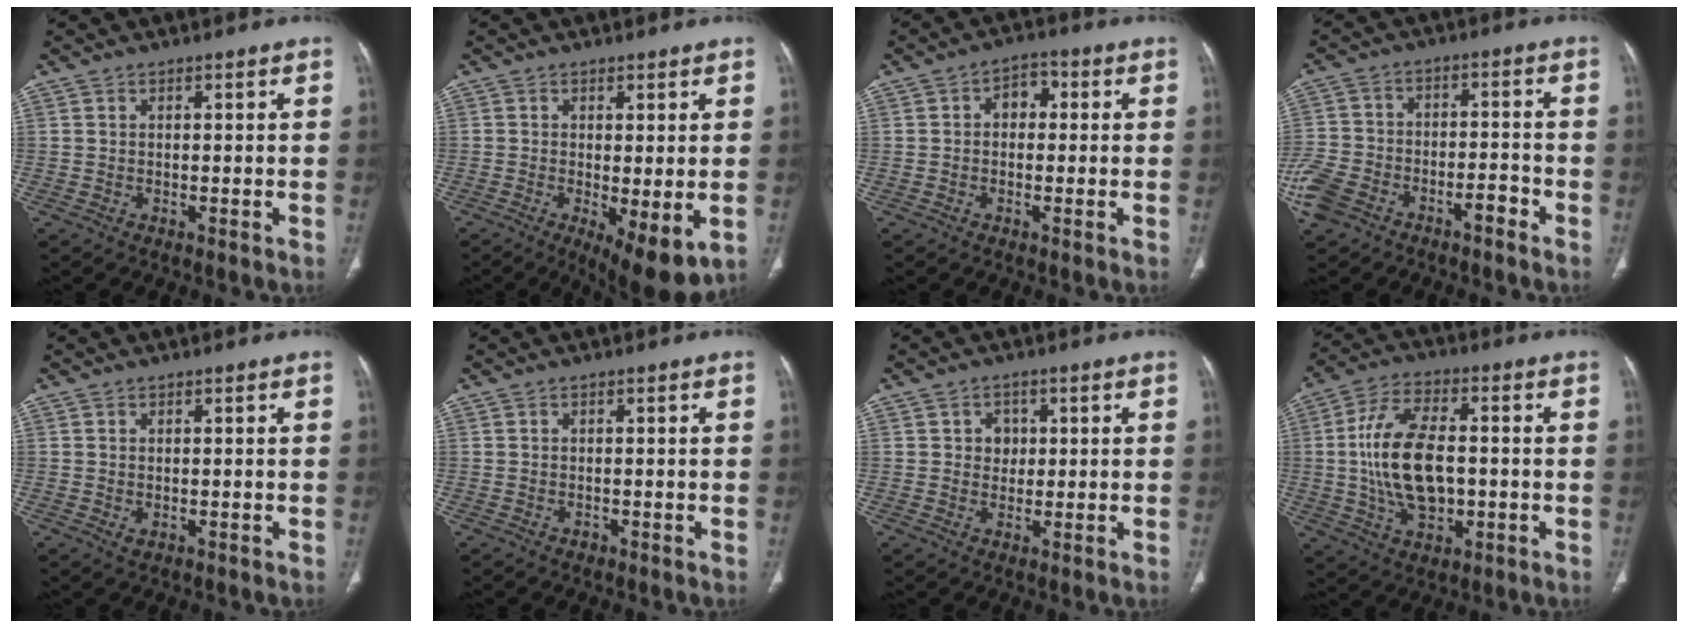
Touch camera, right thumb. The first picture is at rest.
{"total": 8.6, "force": [-2.1, 2.9, 7.9], "torque": [-0.121, -0.024, -0.026]}
{"total": 4.1, "force": [0.3, 3.0, 2.8], "torque": [-0.021, 0.015, -0.007]}
{"total": 10.6, "force": [-6.6, 5.7, 6.0], "torque": [-0.119, 0.042, -0.121]}
{"total": 1.2, "force": [-0.3, 0.8, 0.8], "torque": [-0.016, 0.000, 0.001]}
{"total": 0.8, "force": [-0.5, 0.6, 0.3], "torque": [-0.003, 0.002, -0.007]}
{"total": 3.3, "force": [0.6, 2.9, 1.4], "torque": [0.001, 0.002, 0.007]}
{"total": 15.7, "force": [-0.4, 8.7, 13.0], "torque": [-0.243, 0.014, -0.005]}